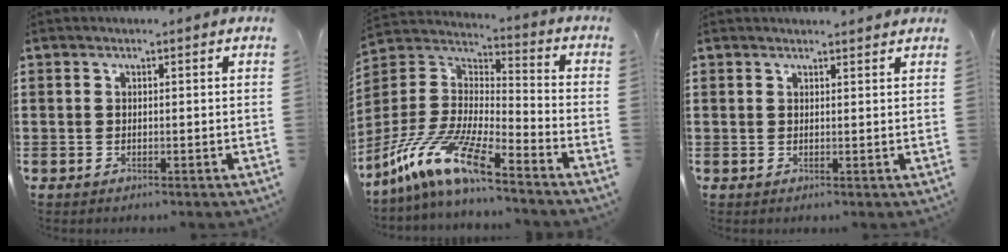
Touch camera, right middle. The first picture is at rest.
{"total": 12.4, "force": [-9.3, 1.9, 8.0], "torque": [-0.194, -0.008, -0.192]}
{"total": 1.2, "force": [1.2, 0.0, 0.1], "torque": [0.003, -0.006, 0.020]}